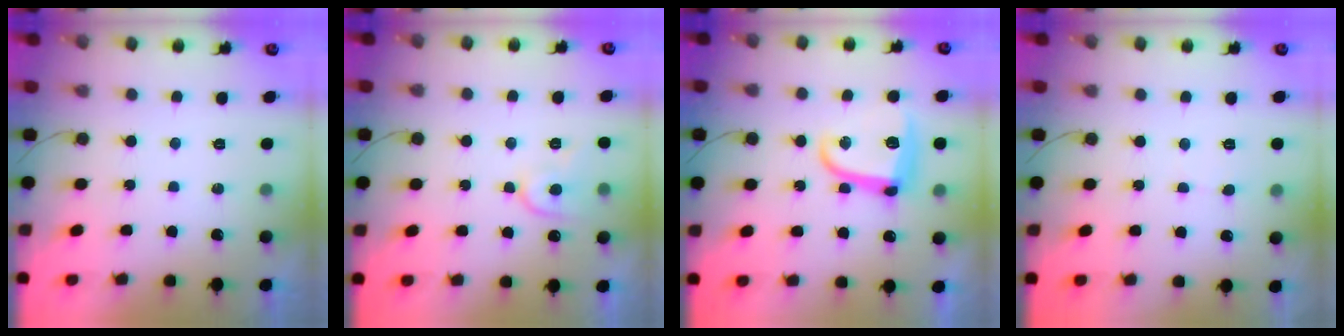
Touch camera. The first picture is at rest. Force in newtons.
{"total": 8.8, "press": 8.8, "slide": 0.6}
{"total": 12.4, "press": 12.4, "slide": 0.8}
{"total": 2.9, "press": 2.9, "slide": 0.3}